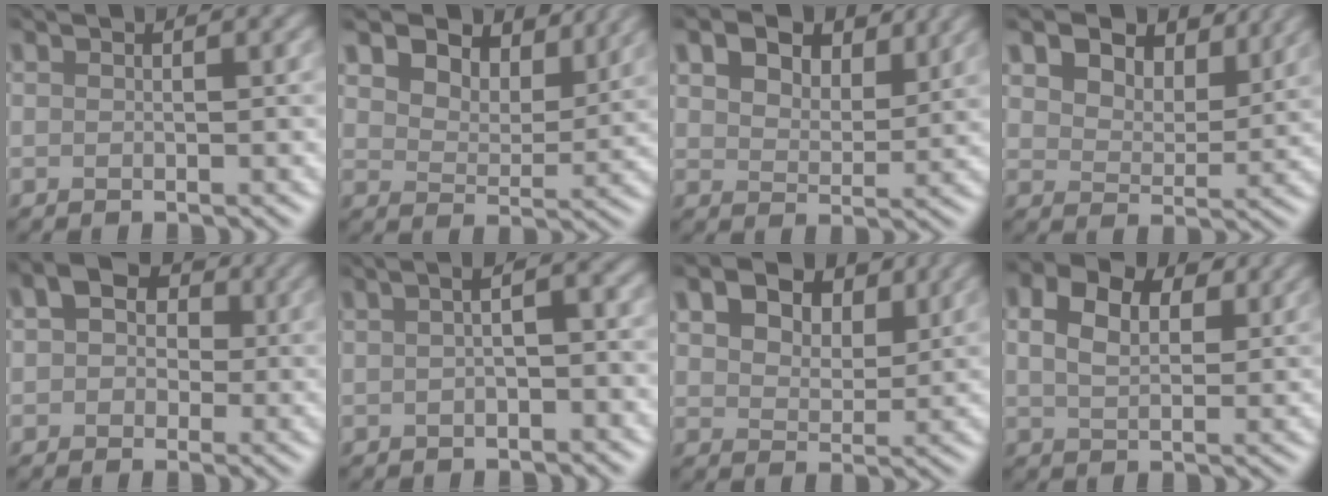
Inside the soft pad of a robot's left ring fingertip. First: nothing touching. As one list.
[{"total": 8.1, "force": [5.8, 4.1, 3.9], "torque": [-0.072, -0.005, 0.088]}, {"total": 7.6, "force": [4.8, 4.0, 4.2], "torque": [-0.074, 0.010, 0.058]}, {"total": 9.1, "force": [6.1, 4.8, 4.7], "torque": [-0.094, 0.002, 0.092]}, {"total": 4.2, "force": [1.1, 3.4, 2.4], "torque": [-0.026, 0.014, -0.001]}, {"total": 2.3, "force": [-0.4, 0.5, 2.2], "torque": [-0.032, 0.005, -0.008]}, {"total": 7.9, "force": [4.5, 4.5, 4.6], "torque": [-0.084, 0.011, 0.058]}, {"total": 8.0, "force": [4.2, 4.8, 4.8], "torque": [-0.099, 0.018, 0.053]}]